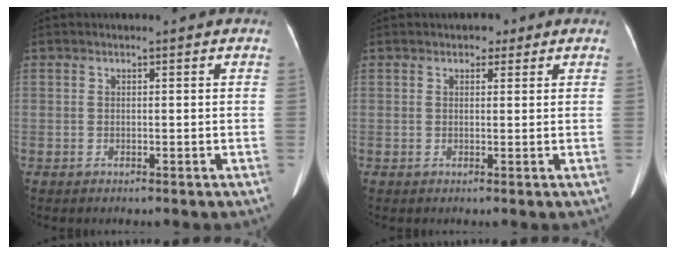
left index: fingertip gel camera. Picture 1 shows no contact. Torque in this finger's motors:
{"motor_torque": [0.10, -0.08, 0.02, 0.01]}